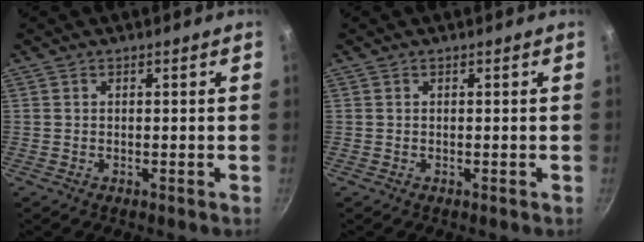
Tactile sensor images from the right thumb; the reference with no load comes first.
{"total": 0.0}